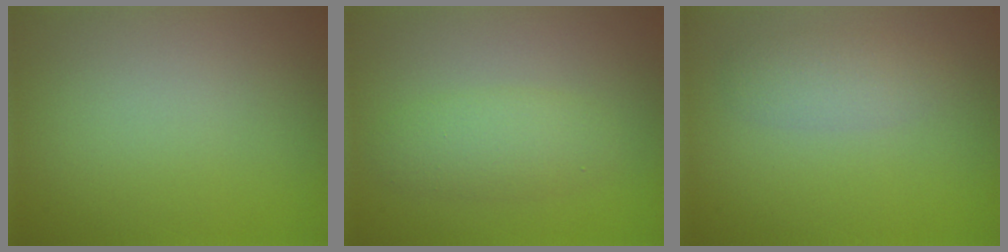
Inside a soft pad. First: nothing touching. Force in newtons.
{"total": 2.9, "press": 2.9, "slide": 0.1}
{"total": 2.1, "press": 2.1, "slide": 0.2}